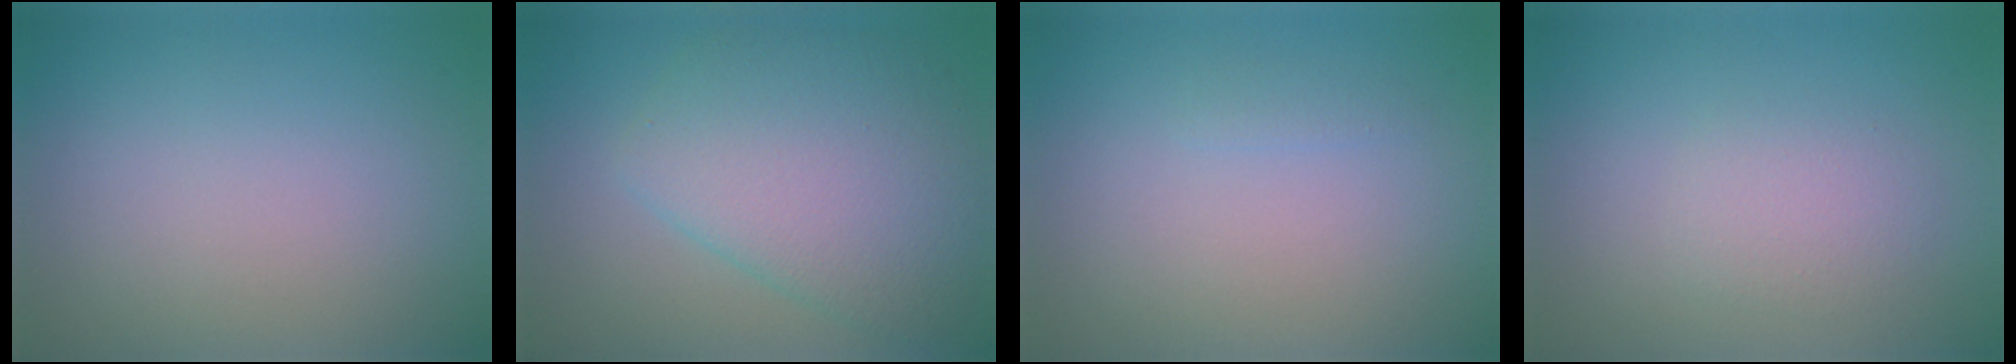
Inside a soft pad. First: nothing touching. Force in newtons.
{"total": 7.5, "press": 7.5, "slide": 0.3}
{"total": 0.6, "press": 0.6, "slide": 0.1}
{"total": 2.0, "press": 2.0, "slide": 0.0}